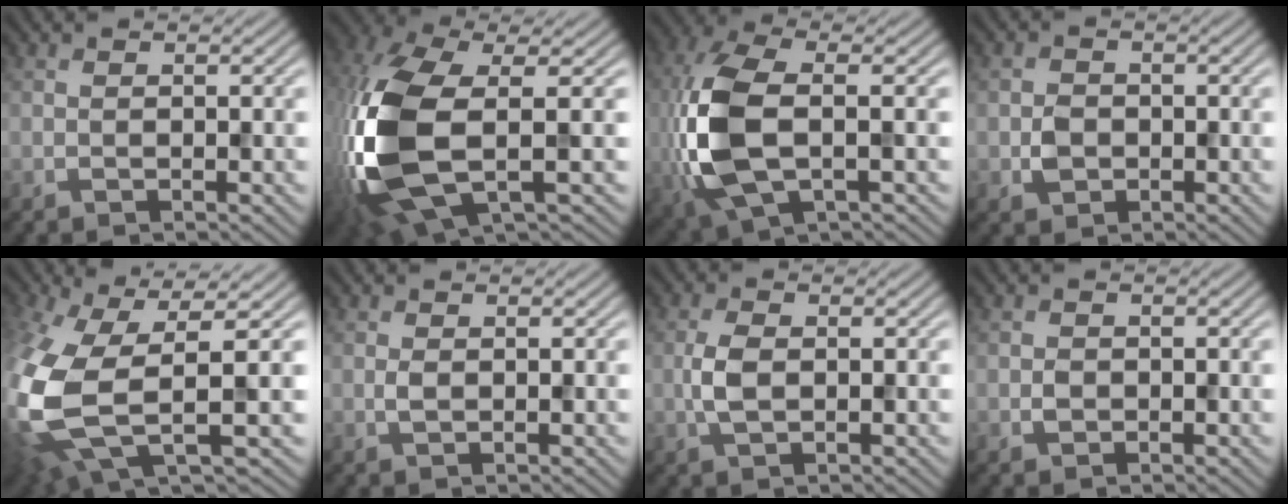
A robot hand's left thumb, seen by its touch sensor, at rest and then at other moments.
{"total": 15.2, "force": [-1.6, 6.8, 13.5], "torque": [-0.346, -0.014, -0.032]}
{"total": 12.4, "force": [-1.2, 6.2, 10.7], "torque": [-0.284, -0.005, -0.021]}
{"total": 2.2, "force": [-0.6, 1.9, 1.1], "torque": [-0.021, -0.005, -0.015]}
{"total": 13.8, "force": [-2.1, 6.1, 12.2], "torque": [-0.315, -0.038, -0.024]}
{"total": 0.9, "force": [0.0, 0.5, 0.8], "torque": [-0.018, -0.001, 0.000]}
{"total": 3.3, "force": [-0.2, 1.7, 2.8], "torque": [-0.067, 0.002, -0.004]}
{"total": 1.1, "force": [-0.3, 1.0, 0.5], "torque": [-0.009, -0.003, -0.009]}